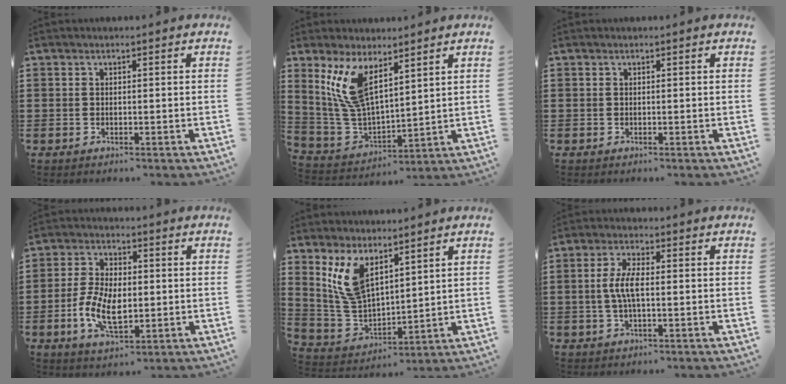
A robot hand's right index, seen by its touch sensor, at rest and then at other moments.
{"total": 10.3, "force": [5.4, 4.3, 7.7], "torque": [-0.191, -0.019, 0.096]}
{"total": 0.0}
{"total": 7.9, "force": [-1.5, 4.2, 6.5], "torque": [-0.147, 0.003, -0.033]}
{"total": 8.8, "force": [4.8, 4.3, 5.9], "torque": [-0.154, -0.013, 0.086]}
{"total": 5.1, "force": [-0.3, 1.7, 4.8], "torque": [-0.102, 0.000, -0.011]}